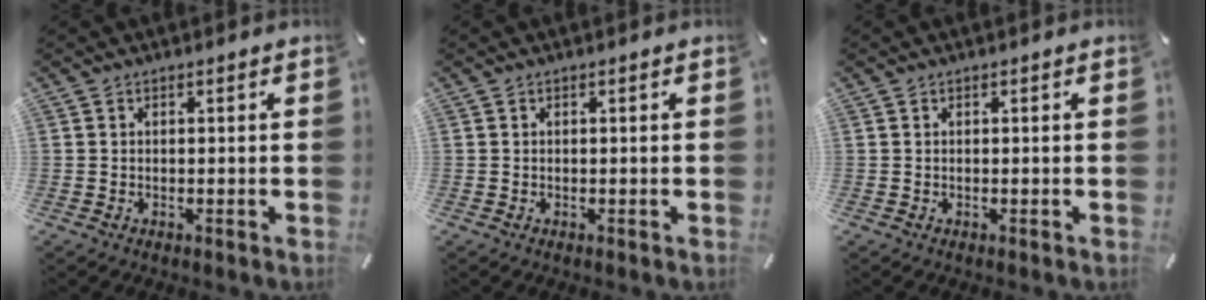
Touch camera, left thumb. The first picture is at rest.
{"total": 0.0}
{"total": 0.0}